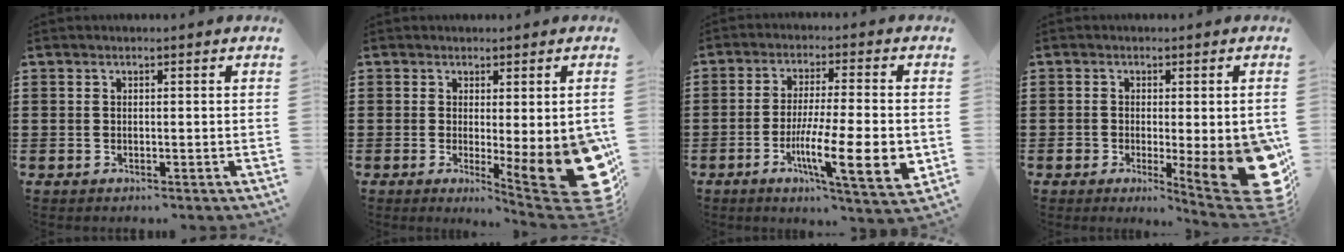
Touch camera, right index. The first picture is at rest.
{"total": 12.0, "force": [-2.3, 3.3, 11.3], "torque": [-0.146, -0.020, -0.028]}
{"total": 13.5, "force": [-3.6, 2.6, 12.8], "torque": [-0.210, -0.016, -0.061]}
{"total": 11.1, "force": [-3.1, 3.7, 10.0], "torque": [-0.144, -0.012, -0.043]}